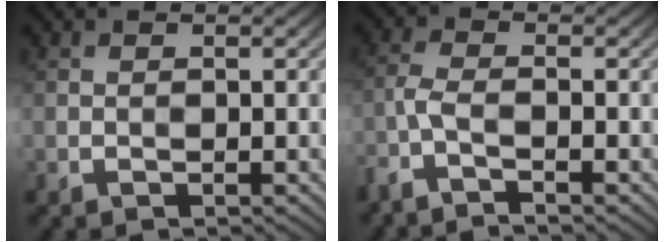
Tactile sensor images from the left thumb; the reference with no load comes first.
{"total": 3.2, "force": [-2.4, 0.5, 2.1], "torque": [-0.056, -0.008, -0.064]}